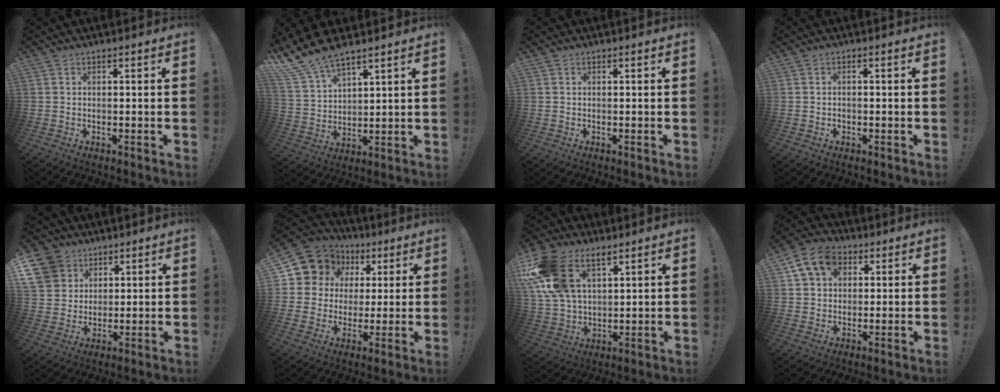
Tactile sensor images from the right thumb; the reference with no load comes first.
{"total": 11.0, "force": [9.7, 3.2, 4.2], "torque": [-0.111, -0.058, 0.186]}
{"total": 0.0}
{"total": 0.6, "force": [-0.2, 0.6, 0.2], "torque": [-0.003, 0.003, -0.003]}
{"total": 12.1, "force": [5.7, 10.0, 3.6], "torque": [-0.061, -0.030, 0.117]}
{"total": 12.2, "force": [5.9, 10.1, 3.6], "torque": [-0.064, -0.034, 0.125]}
{"total": 18.2, "force": [9.5, 11.2, 10.7], "torque": [-0.215, -0.037, 0.178]}
{"total": 11.7, "force": [4.9, 9.2, 5.4], "torque": [-0.088, -0.010, 0.099]}